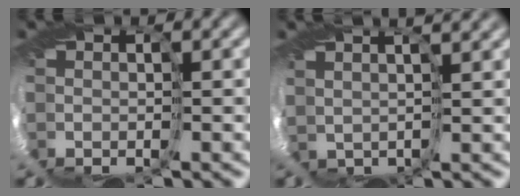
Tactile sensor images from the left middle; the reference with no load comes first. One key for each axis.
{"total": 4.7, "fx": 3.7, "fy": 1.6, "fz": 2.3, "tx": -0.038, "ty": 0.035, "tz": 0.046}